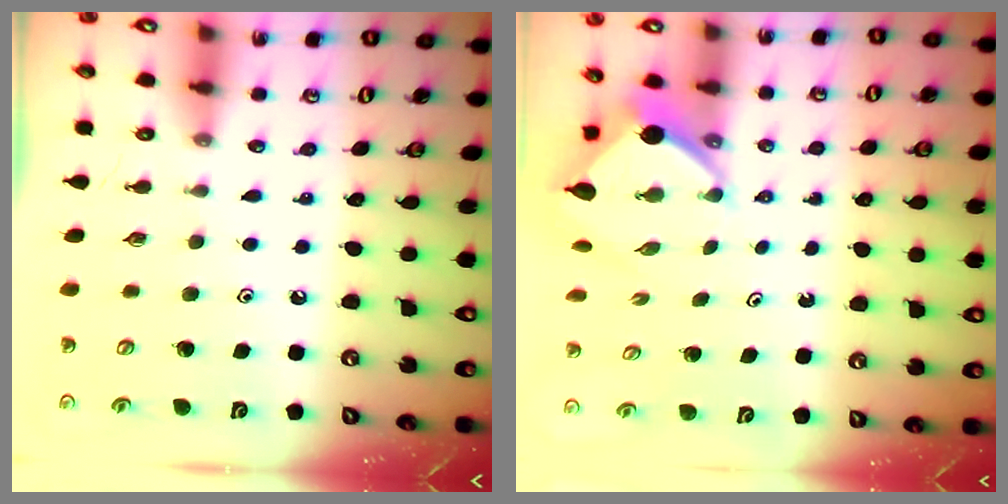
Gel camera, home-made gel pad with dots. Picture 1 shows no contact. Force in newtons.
{"total": 6.3, "press": 6.3, "slide": 0.3}